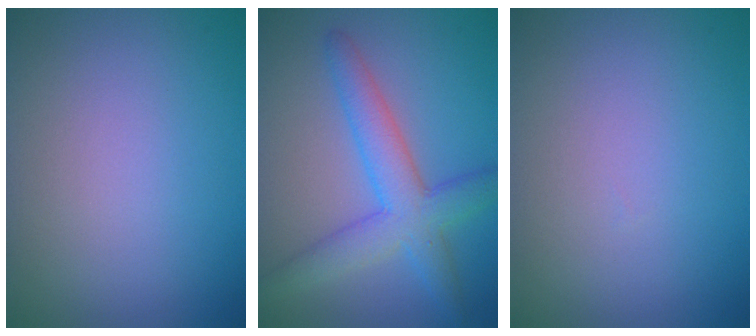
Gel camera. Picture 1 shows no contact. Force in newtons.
{"total": 5.2, "press": 5.2, "slide": 0.3}
{"total": 0.0}